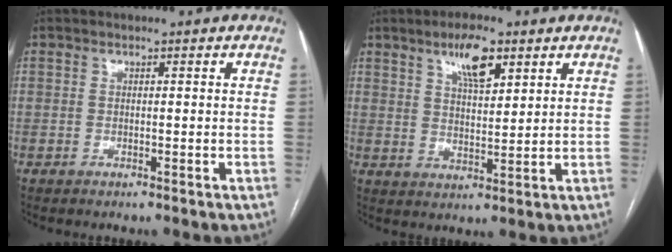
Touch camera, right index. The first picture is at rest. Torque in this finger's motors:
{"motor_torque": [0.14, 0.17, 0.13, 0.06]}